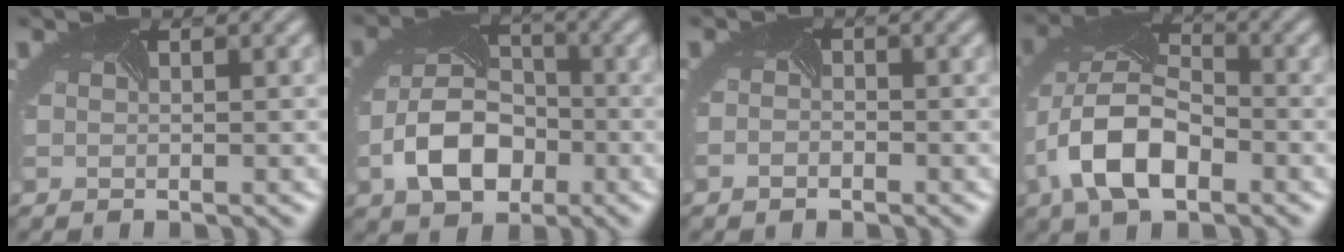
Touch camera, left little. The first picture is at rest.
{"total": 6.5, "force": [-2.3, 4.4, 4.3], "torque": [-0.094, -0.010, -0.040]}
{"total": 0.9, "force": [-0.7, 0.4, 0.4], "torque": [-0.013, -0.006, -0.012]}
{"total": 8.8, "force": [-3.3, 4.8, 6.6], "torque": [-0.150, -0.004, -0.072]}